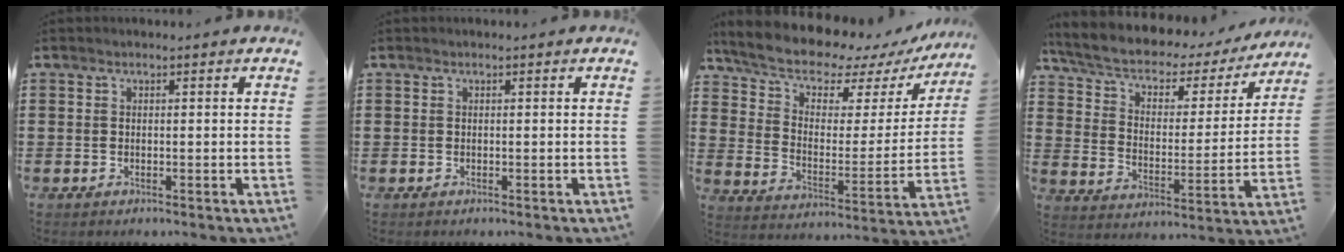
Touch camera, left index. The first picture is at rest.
{"total": 0.0}
{"total": 9.2, "force": [7.9, 2.7, 3.8], "torque": [-0.099, -0.055, 0.134]}
{"total": 5.5, "force": [3.7, 2.6, 3.2], "torque": [-0.079, -0.026, 0.060]}